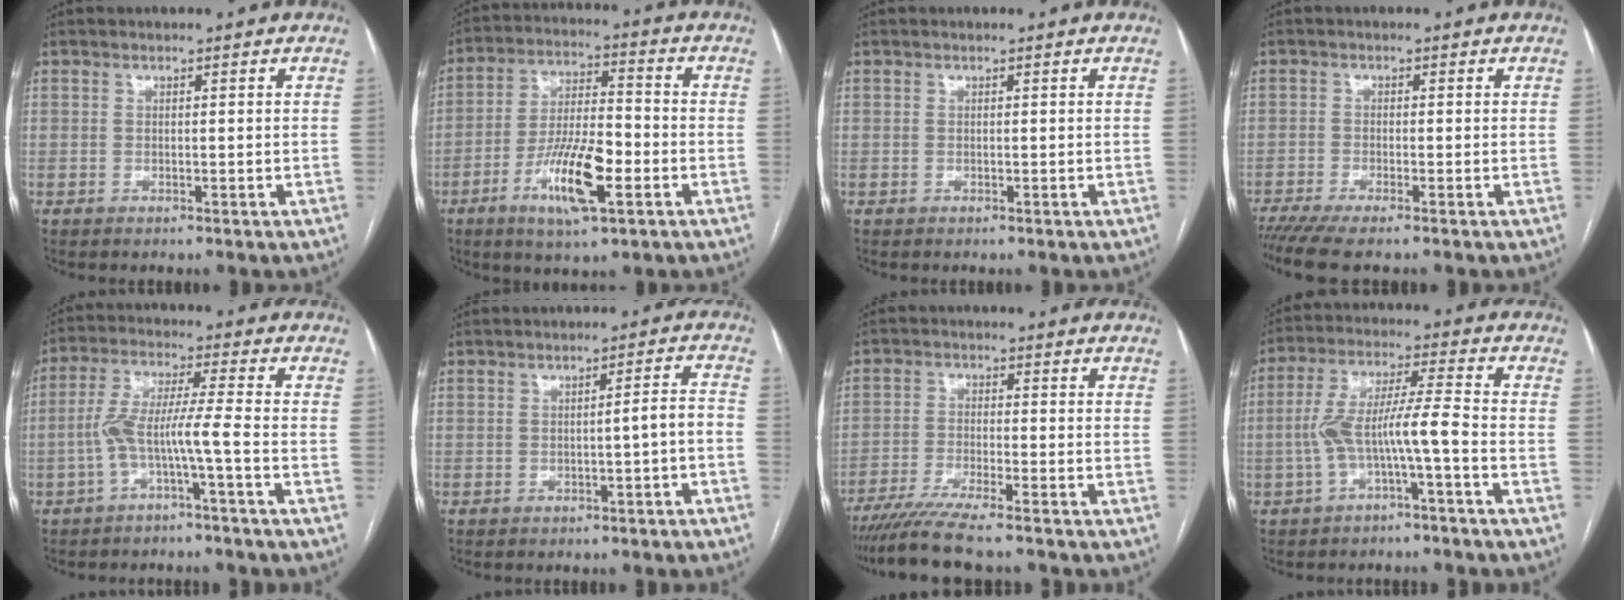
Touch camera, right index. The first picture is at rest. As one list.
[{"total": 12.3, "force": [-4.9, 2.8, 10.9], "torque": [-0.206, -0.004, -0.084]}, {"total": 0.0}, {"total": 5.6, "force": [-4.3, 0.2, 3.6], "torque": [-0.056, -0.011, -0.075]}, {"total": 6.8, "force": [-2.7, -0.6, 6.2], "torque": [-0.125, 0.026, -0.049]}, {"total": 3.2, "force": [-1.5, 0.1, 2.9], "torque": [-0.031, 0.011, -0.022]}, {"total": 9.6, "force": [-8.1, -0.1, 5.0], "torque": [-0.075, -0.026, -0.134]}, {"total": 8.3, "force": [-2.7, 0.2, 7.8], "torque": [-0.153, 0.031, -0.048]}]